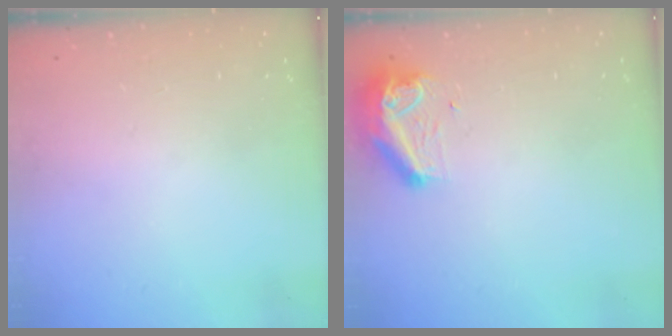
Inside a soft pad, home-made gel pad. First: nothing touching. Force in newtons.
{"total": 9.6, "press": 9.5, "slide": 0.6}